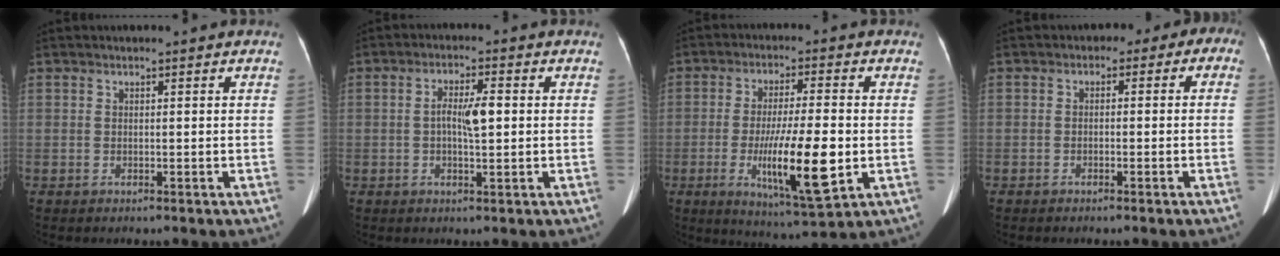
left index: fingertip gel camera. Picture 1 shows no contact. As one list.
[{"total": 4.3, "force": [0.0, 0.9, 4.2], "torque": [-0.081, 0.008, -0.002]}, {"total": 12.6, "force": [-2.8, 1.4, 12.2], "torque": [-0.214, -0.024, -0.044]}, {"total": 4.0, "force": [-1.3, 3.0, 2.2], "torque": [-0.007, 0.033, -0.026]}]